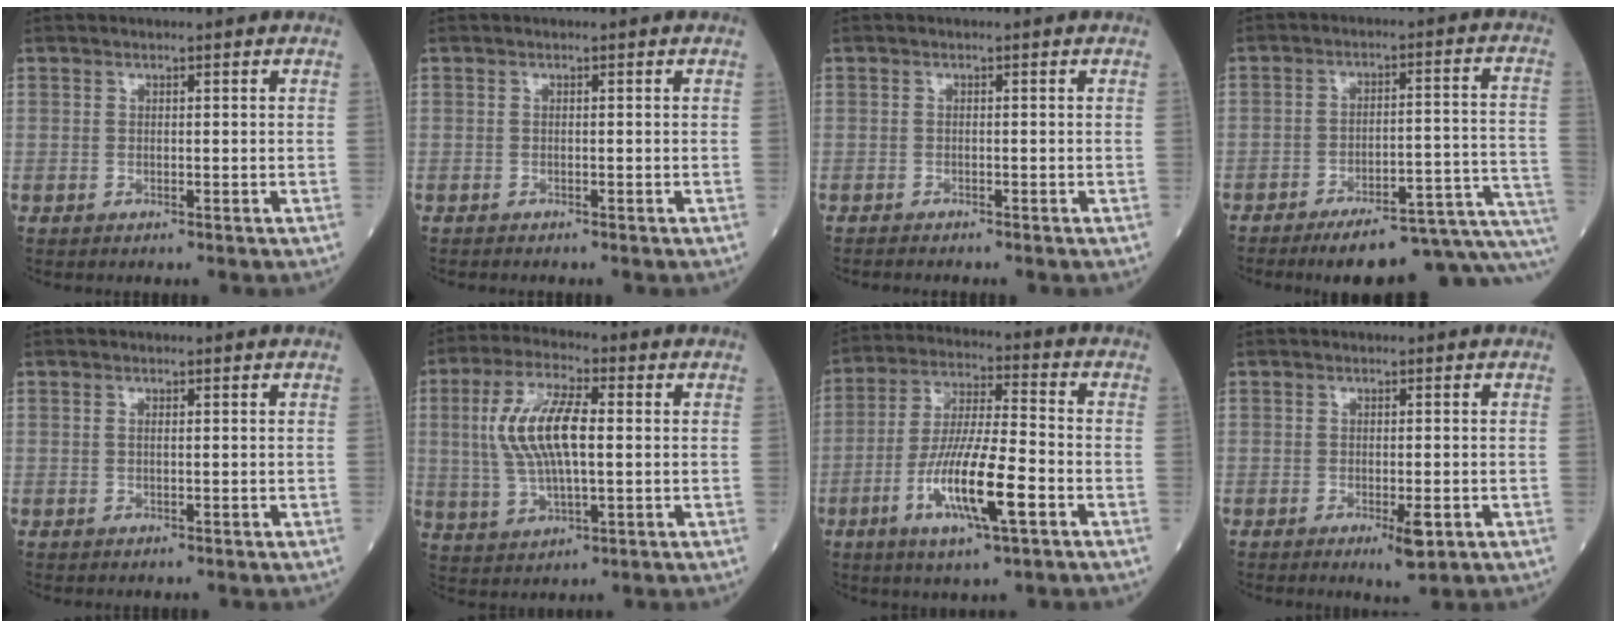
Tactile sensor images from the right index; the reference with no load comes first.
{"total": 0.6, "force": [-0.6, 0.0, 0.0], "torque": [-0.002, -0.001, -0.012]}
{"total": 1.0, "force": [-1.0, 0.0, 0.2], "torque": [-0.005, -0.002, -0.017]}
{"total": 18.0, "force": [-14.4, 1.5, 10.7], "torque": [-0.074, 0.033, -0.195]}
{"total": 0.5, "force": [0.1, 0.1, 0.5], "torque": [-0.015, 0.000, 0.001]}
{"total": 11.4, "force": [1.2, 3.4, 10.8], "torque": [-0.228, 0.012, 0.024]}
{"total": 13.3, "force": [-4.9, 1.6, 12.3], "torque": [-0.234, -0.014, -0.089]}
{"total": 3.2, "force": [-1.3, 0.6, 2.8], "torque": [-0.039, -0.007, -0.016]}